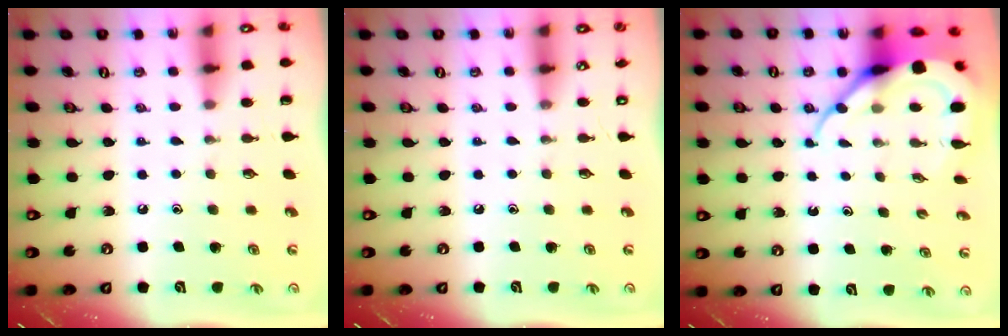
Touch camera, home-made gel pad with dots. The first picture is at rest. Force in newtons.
{"total": 0.0}
{"total": 9.7, "press": 9.6, "slide": 0.9}